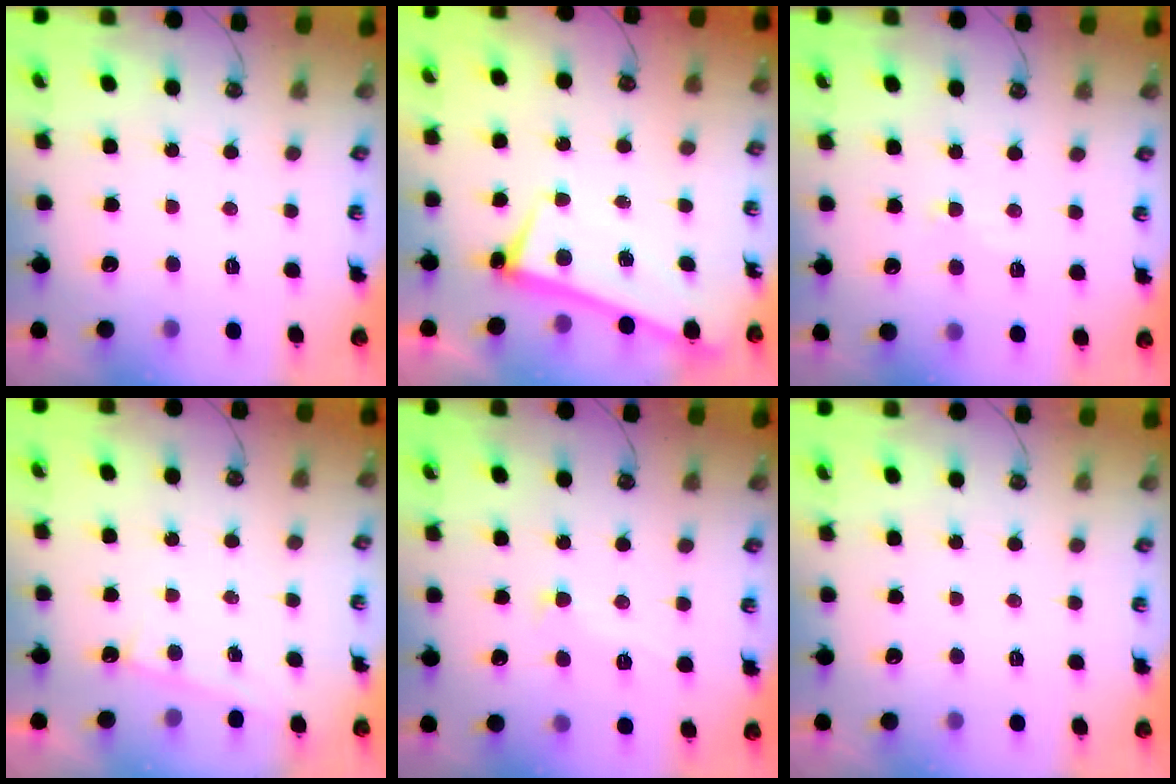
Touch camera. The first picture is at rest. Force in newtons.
{"total": 1.2, "press": 0.8, "slide": 0.9}
{"total": 0.6, "press": 0.3, "slide": 0.5}
{"total": 0.9, "press": 0.9, "slide": 0.1}
{"total": 2.3, "press": 2.2, "slide": 0.8}
{"total": 0.0}